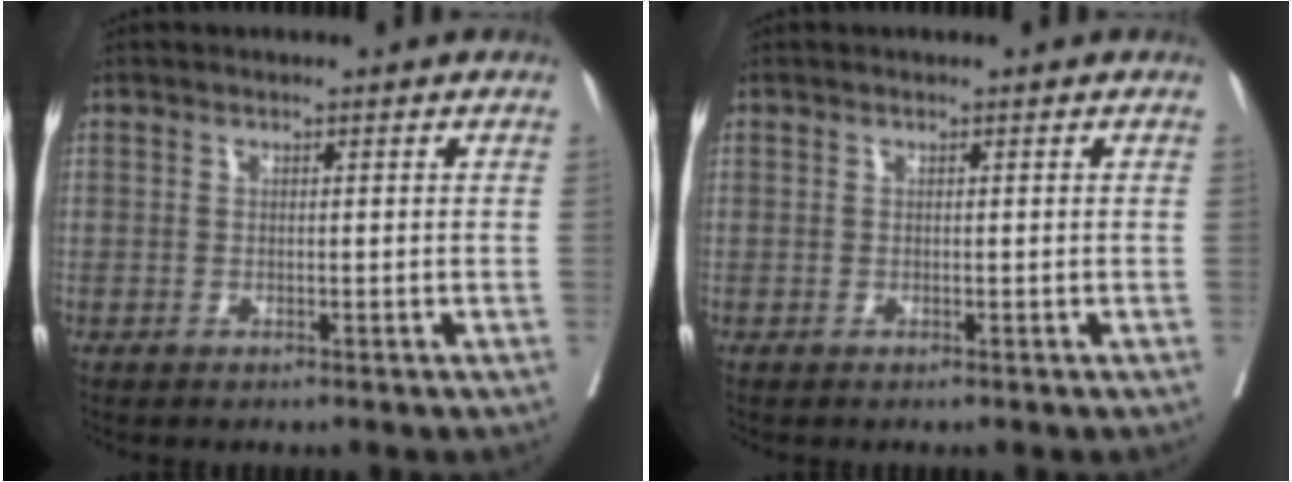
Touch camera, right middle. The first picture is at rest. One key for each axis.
{"total": 0.0}